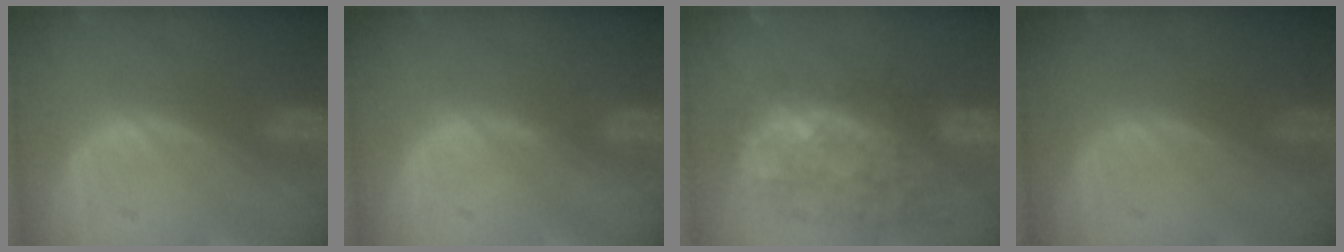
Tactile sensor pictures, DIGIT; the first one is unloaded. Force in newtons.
{"total": 0.7, "press": 0.7, "slide": 0.2}
{"total": 10.5, "press": 9.9, "slide": 3.4}
{"total": 0.0}